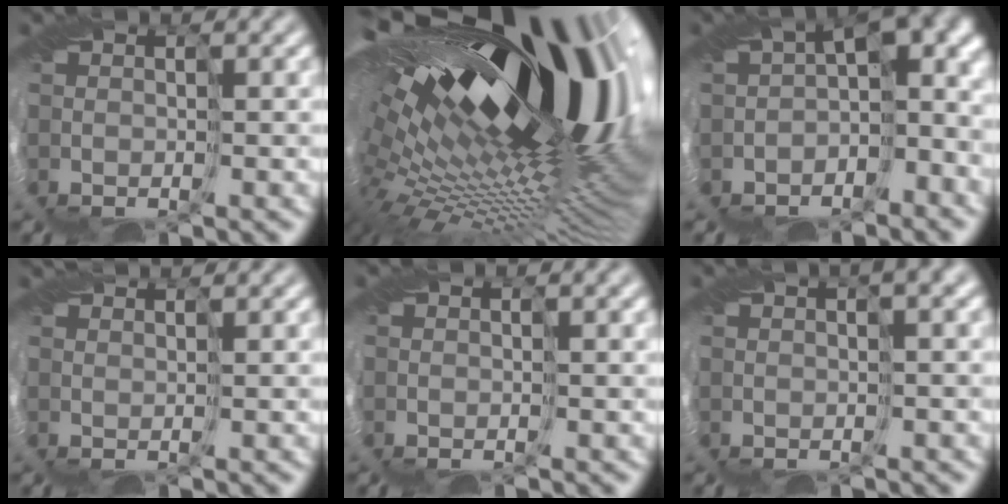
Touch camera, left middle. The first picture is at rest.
{"total": 21.7, "force": [5.6, 8.6, 19.1], "torque": [-0.331, 0.000, 0.092]}
{"total": 9.6, "force": [-1.7, 5.5, 7.7], "torque": [-0.106, -0.008, -0.019]}
{"total": 2.5, "force": [2.4, 0.1, 0.8], "torque": [-0.016, 0.005, 0.028]}
{"total": 0.8, "force": [0.5, -0.1, 0.7], "torque": [-0.010, 0.003, 0.006]}
{"total": 4.2, "force": [2.3, 1.2, 3.4], "torque": [-0.039, 0.019, 0.019]}